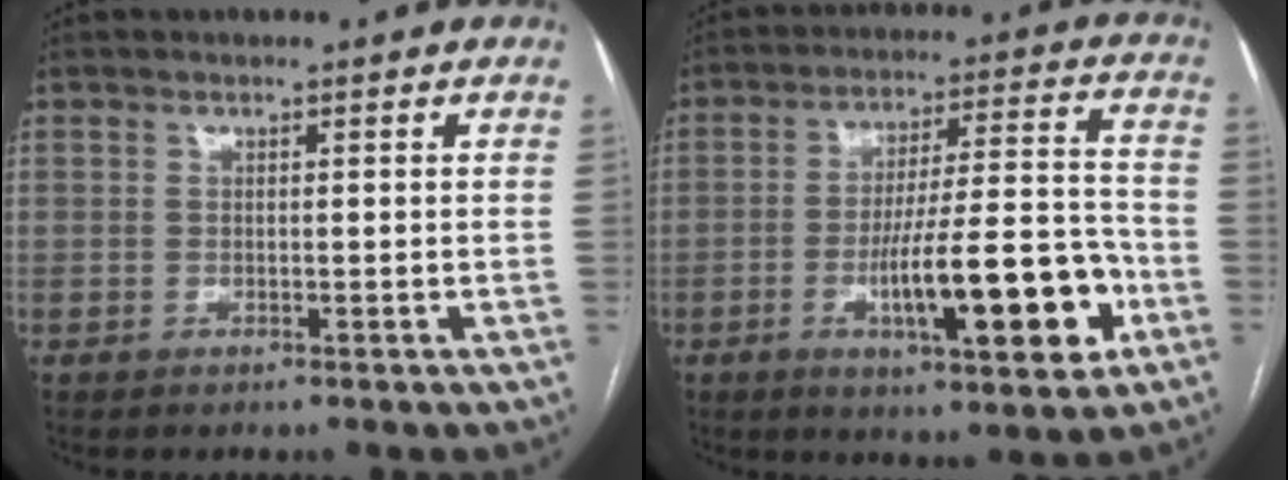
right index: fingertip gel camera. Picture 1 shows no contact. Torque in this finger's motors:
{"motor_torque": [1.23, -0.91, 0.53, 0.21]}